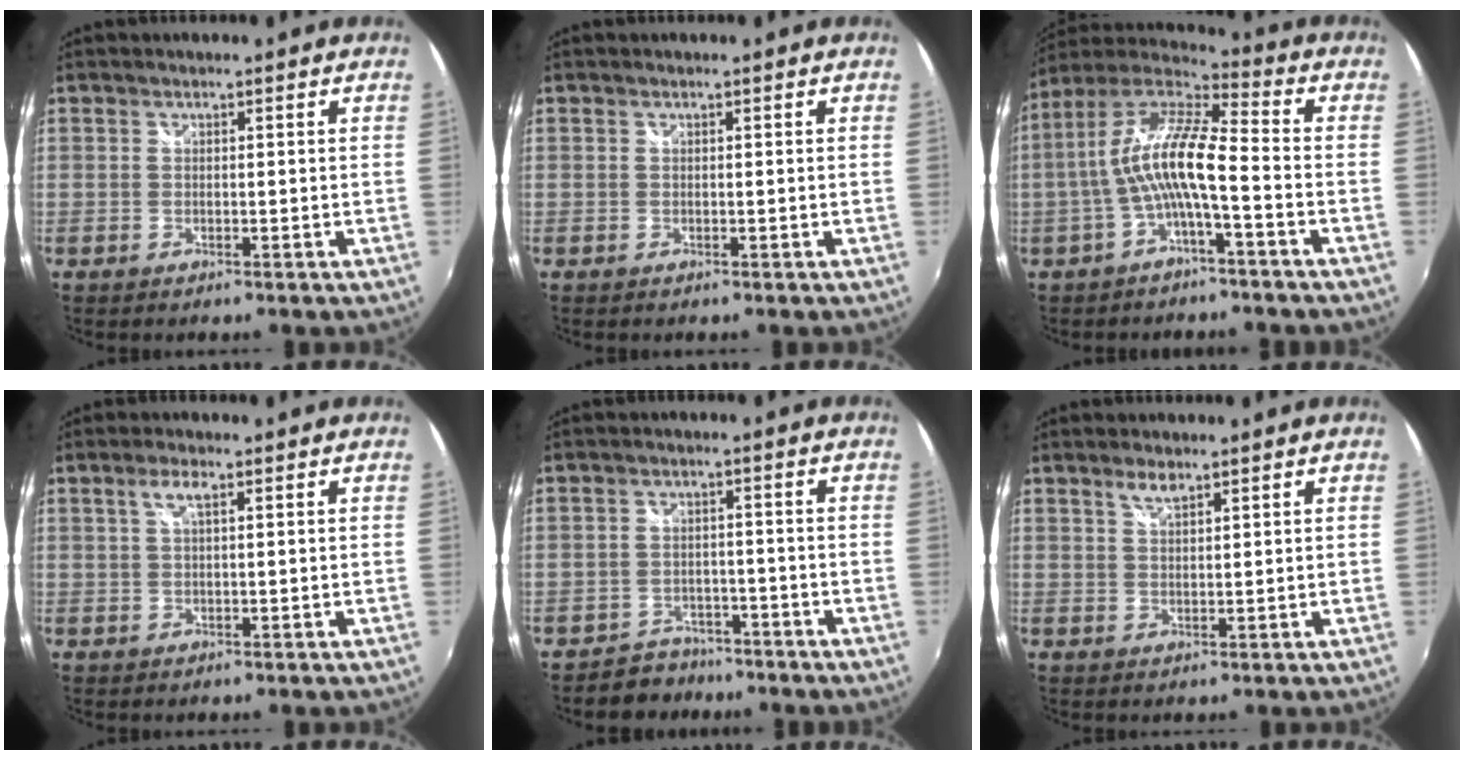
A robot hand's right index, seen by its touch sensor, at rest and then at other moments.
{"total": 0.0}
{"total": 12.2, "force": [-2.6, 2.0, 11.8], "torque": [-0.234, 0.015, -0.050]}
{"total": 2.6, "force": [1.0, 0.6, 2.3], "torque": [-0.043, 0.006, 0.017]}
{"total": 5.3, "force": [-4.1, 3.4, -0.3], "torque": [-0.007, 0.019, -0.066]}
{"total": 2.4, "force": [1.8, 0.8, 1.5], "torque": [-0.025, 0.004, 0.032]}